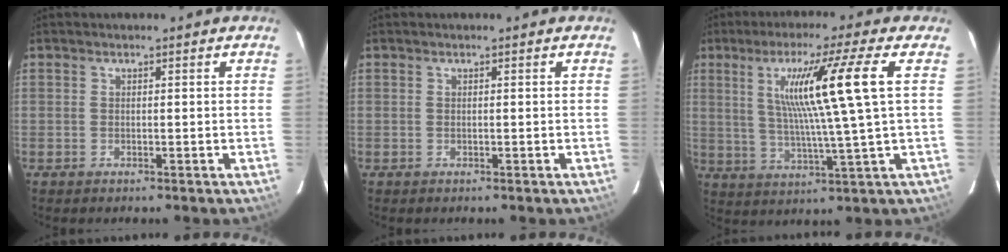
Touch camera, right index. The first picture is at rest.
{"total": 0.0}
{"total": 13.1, "force": [3.5, -2.1, 12.5], "torque": [-0.214, 0.004, 0.063]}